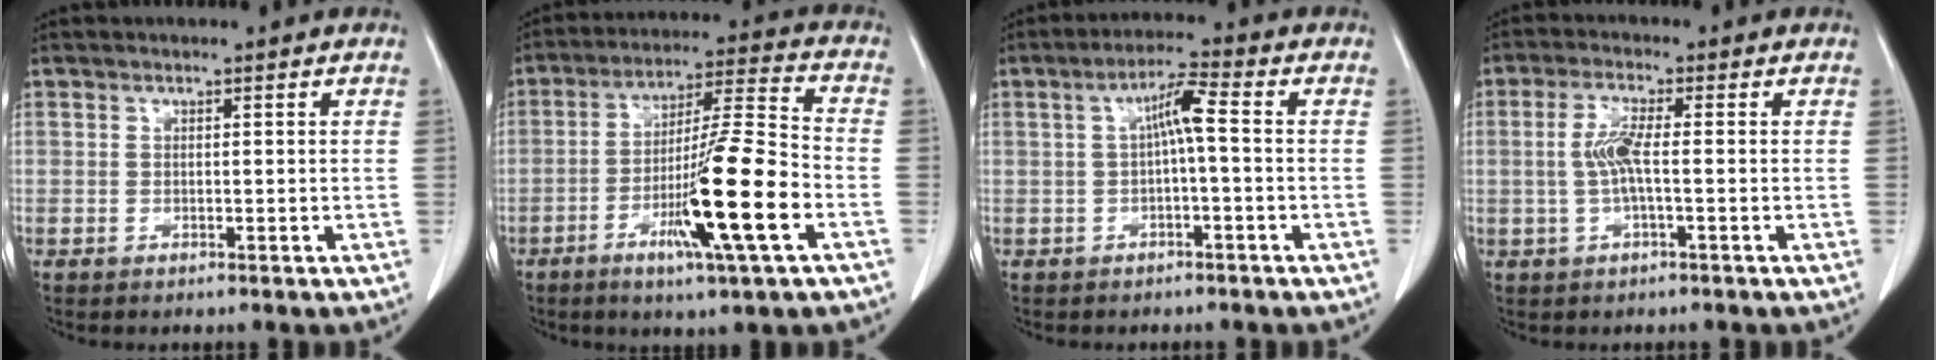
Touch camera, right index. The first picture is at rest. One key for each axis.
{"total": 14.0, "fx": -5.0, "fy": -0.1, "fz": 13.1, "tx": -0.230, "ty": -0.012, "tz": -0.088}
{"total": 4.7, "fx": 0.3, "fy": 0.4, "fz": 4.6, "tx": -0.083, "ty": 0.017, "tz": 0.005}
{"total": 4.3, "fx": -0.2, "fy": 0.5, "fz": 4.2, "tx": -0.094, "ty": 0.004, "tz": -0.005}